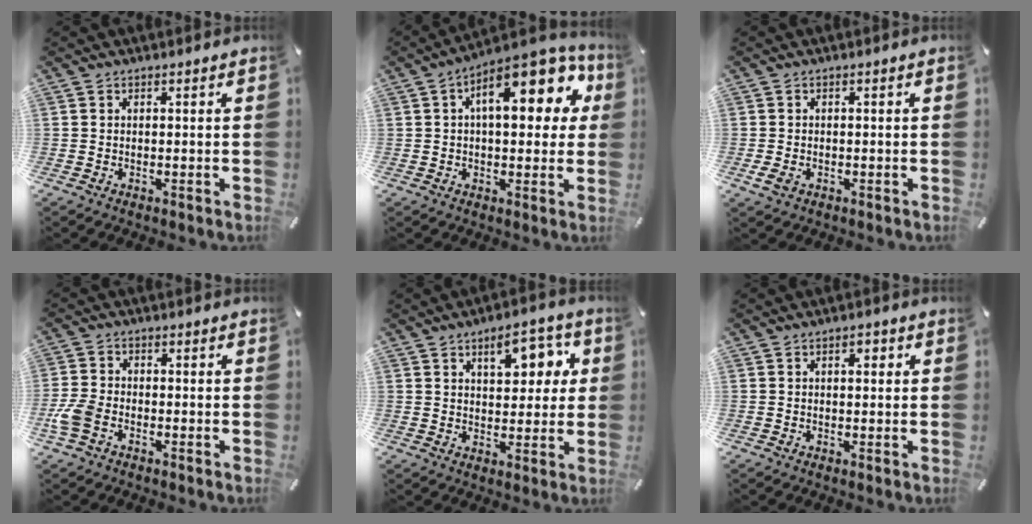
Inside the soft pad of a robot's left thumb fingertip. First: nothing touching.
{"total": 17.3, "force": [5.8, 8.1, 14.2], "torque": [-0.187, -0.022, 0.090]}
{"total": 1.9, "force": [-0.7, 1.3, 1.3], "torque": [-0.035, -0.003, -0.016]}
{"total": 5.8, "force": [-2.5, 3.7, 3.8], "torque": [-0.091, 0.007, -0.049]}
{"total": 10.2, "force": [4.2, 6.2, 6.9], "torque": [-0.077, -0.012, 0.064]}
{"total": 2.0, "force": [0.4, 1.2, 1.6], "torque": [-0.017, 0.003, 0.001]}